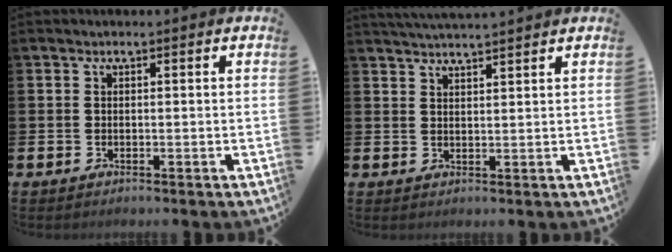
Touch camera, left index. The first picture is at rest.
{"total": 3.0, "force": [2.9, -0.2, 0.2], "torque": [-0.011, -0.009, 0.055]}